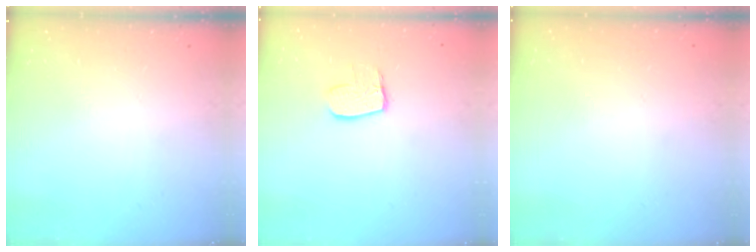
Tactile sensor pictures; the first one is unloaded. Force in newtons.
{"total": 8.0, "press": 8.0, "slide": 0.5}
{"total": 0.0}